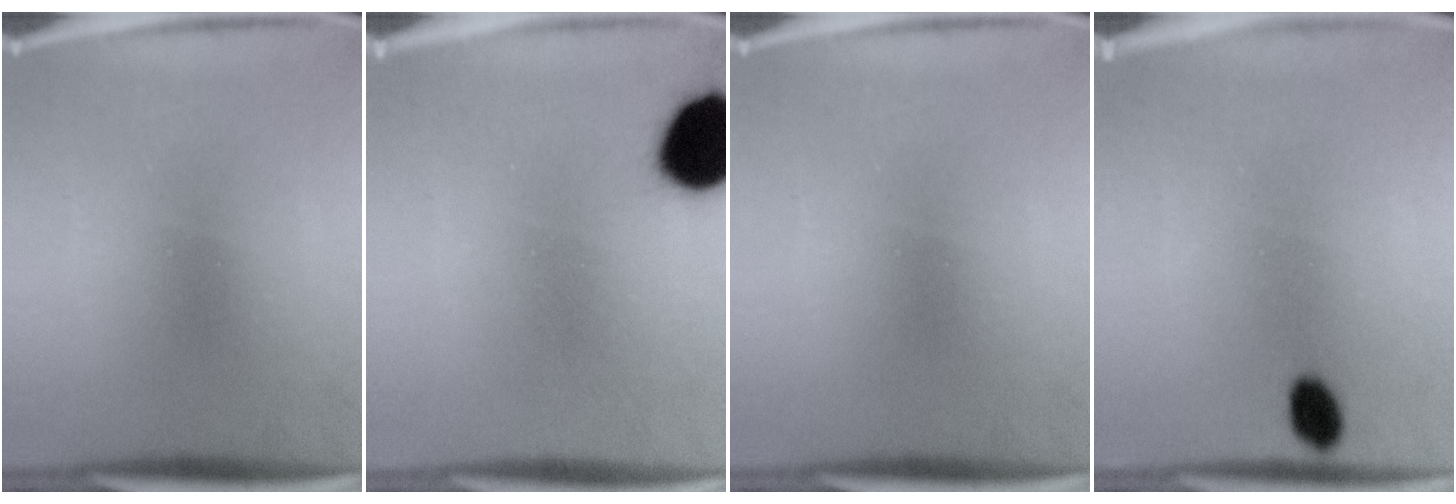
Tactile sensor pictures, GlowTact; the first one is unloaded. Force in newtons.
{"total": 14.2}
{"total": 0.0}
{"total": 2.3}